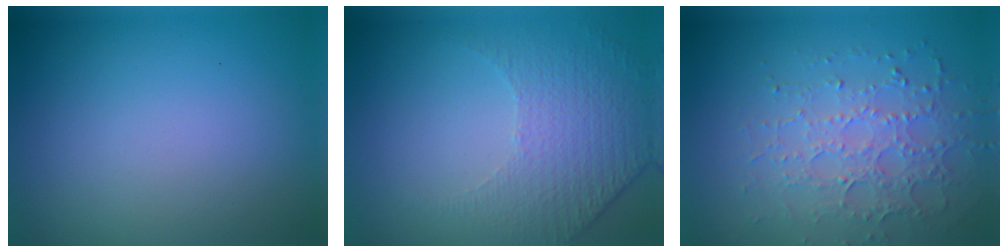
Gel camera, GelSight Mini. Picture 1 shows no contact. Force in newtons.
{"total": 4.9, "press": 3.2, "slide": 3.6}
{"total": 3.8, "press": 3.6, "slide": 1.2}